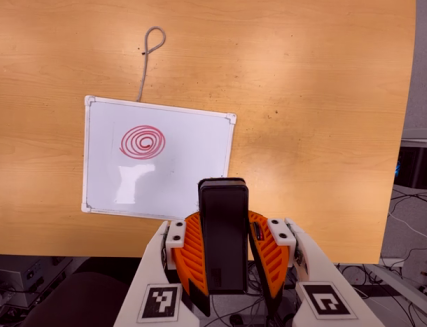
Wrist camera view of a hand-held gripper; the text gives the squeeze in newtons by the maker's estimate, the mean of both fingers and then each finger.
{"total": 8.4, "left": 6.1, "right": 10.7}